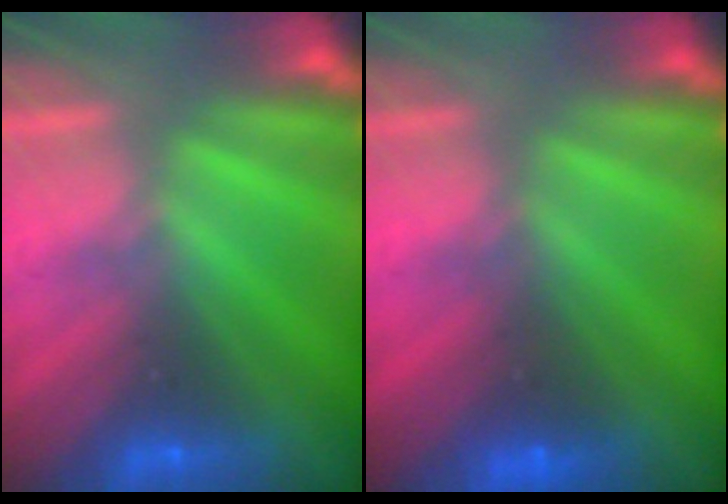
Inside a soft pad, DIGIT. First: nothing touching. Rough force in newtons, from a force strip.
{"total": 2.4}